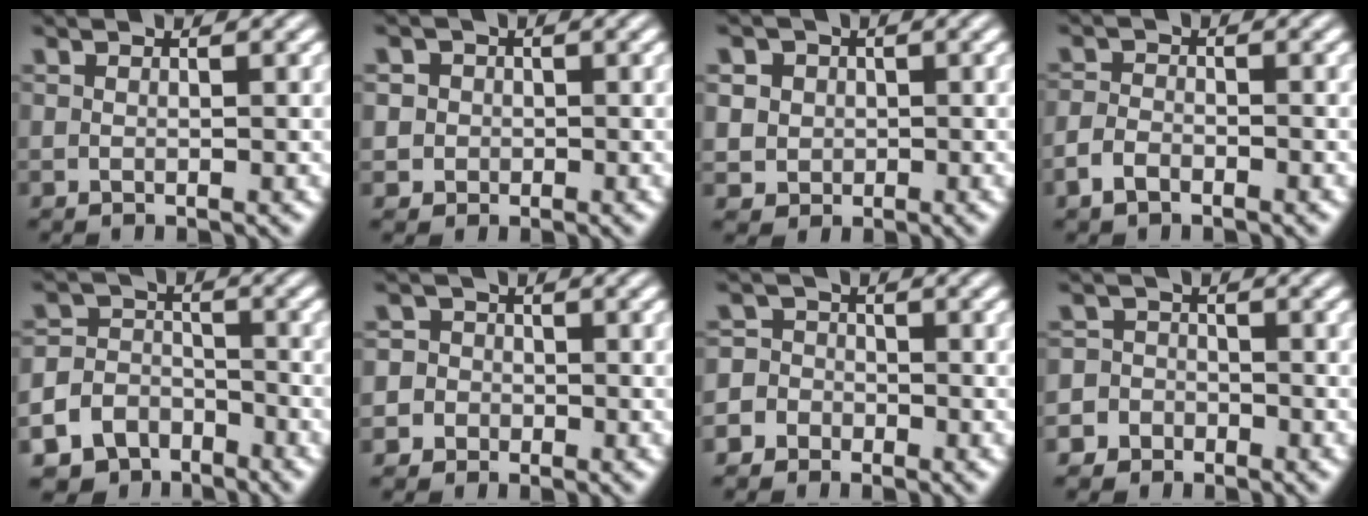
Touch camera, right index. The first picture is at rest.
{"total": 4.2, "force": [-0.3, 4.0, 1.2], "torque": [-0.029, -0.010, -0.007]}
{"total": 5.8, "force": [0.4, 5.4, 2.2], "torque": [-0.051, -0.018, 0.009]}
{"total": 1.6, "force": [-1.6, 0.0, 0.4], "torque": [-0.002, -0.006, -0.026]}
{"total": 9.7, "force": [-5.3, 7.6, 2.6], "torque": [-0.045, -0.036, -0.093]}
{"total": 3.8, "force": [-1.4, 3.5, 0.3], "torque": [-0.005, -0.008, -0.033]}
{"total": 4.6, "force": [-2.1, 4.0, 0.5], "torque": [-0.003, -0.014, -0.043]}
{"total": 4.6, "force": [-2.7, 3.8, 0.3], "torque": [-0.002, -0.013, -0.051]}